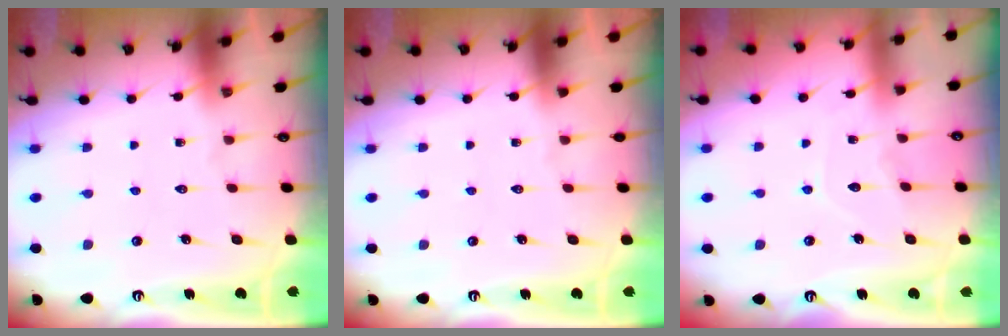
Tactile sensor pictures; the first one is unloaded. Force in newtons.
{"total": 0.0}
{"total": 5.5, "press": 5.4, "slide": 0.6}